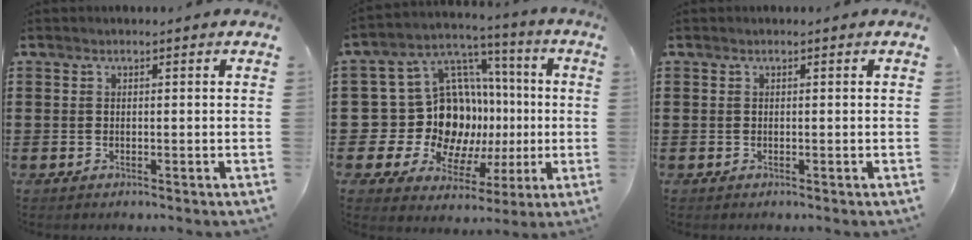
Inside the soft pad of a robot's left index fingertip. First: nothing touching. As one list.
[{"total": 15.4, "force": [-0.5, 14.0, 6.5], "torque": [-0.157, -0.019, 0.017]}, {"total": 0.0}]